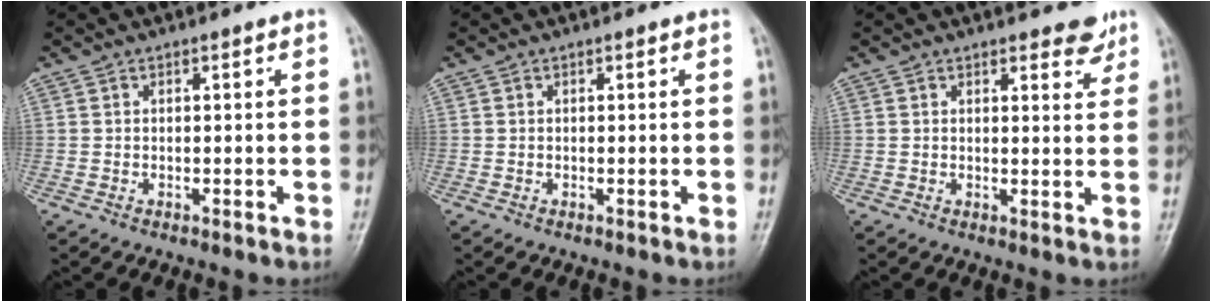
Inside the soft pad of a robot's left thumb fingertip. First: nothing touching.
{"total": 0.0}
{"total": 4.0, "force": [2.9, 1.6, 2.3], "torque": [-0.007, -0.017, 0.036]}